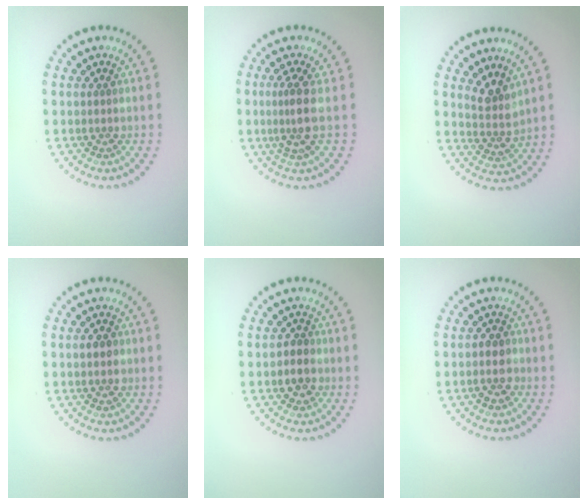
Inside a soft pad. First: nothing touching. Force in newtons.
{"total": 2.6, "press": 1.9, "slide": 1.8}
{"total": 2.7, "press": 2.0, "slide": 1.8}
{"total": 1.6, "press": 1.6, "slide": 0.2}
{"total": 1.9, "press": 1.7, "slide": 0.7}
{"total": 1.9, "press": 1.8, "slide": 0.6}